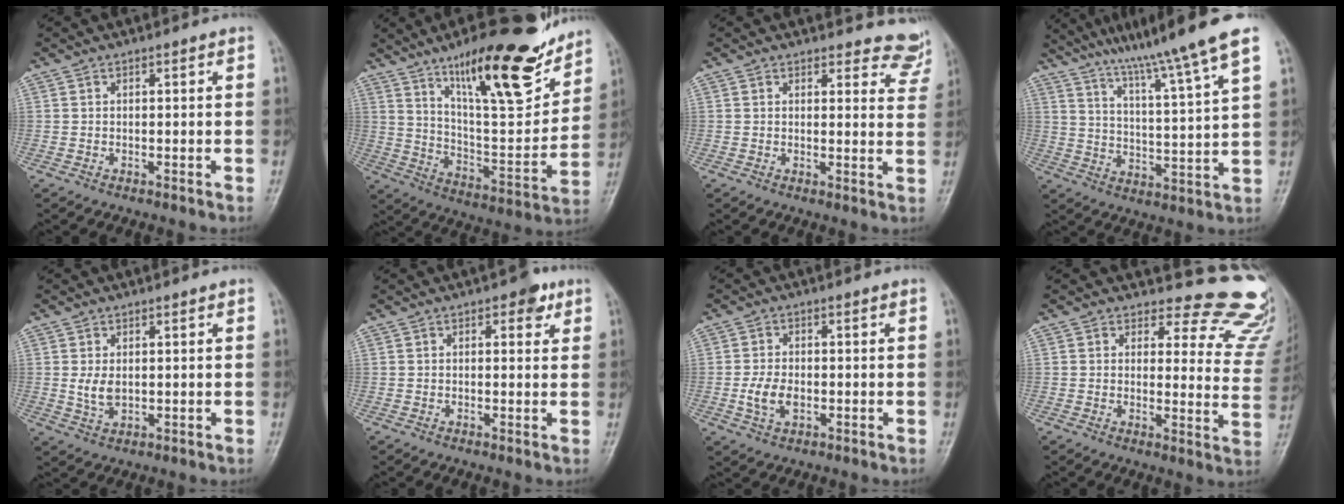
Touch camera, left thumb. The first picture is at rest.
{"total": 24.0, "force": [15.6, 6.7, 16.9], "torque": [-0.222, -0.077, 0.254]}
{"total": 7.7, "force": [7.3, 2.5, -0.4], "torque": [0.052, -0.051, 0.051]}
{"total": 15.5, "force": [11.9, -0.8, 9.9], "torque": [-0.156, -0.050, 0.190]}
{"total": 3.5, "force": [0.7, 2.1, 2.7], "torque": [-0.046, -0.010, 0.020]}
{"total": 3.0, "force": [1.6, 1.8, 1.9], "torque": [-0.007, -0.003, 0.016]}
{"total": 4.7, "force": [-0.8, 2.9, 3.5], "torque": [-0.071, 0.001, -0.014]}
{"total": 15.7, "force": [14.6, 5.3, 1.9], "torque": [0.034, -0.147, 0.133]}